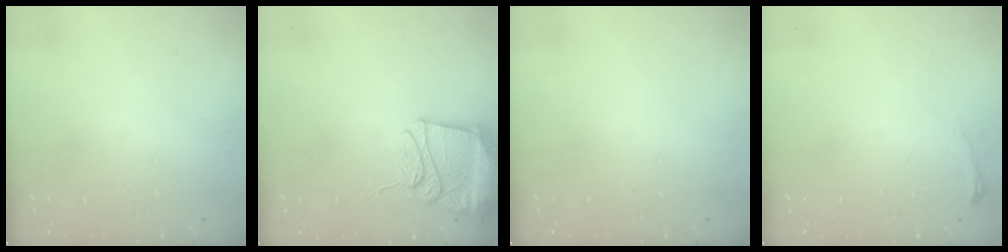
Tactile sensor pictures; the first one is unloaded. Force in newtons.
{"total": 12.8, "press": 12.8, "slide": 1.1}
{"total": 0.0}
{"total": 4.5, "press": 4.3, "slide": 1.1}